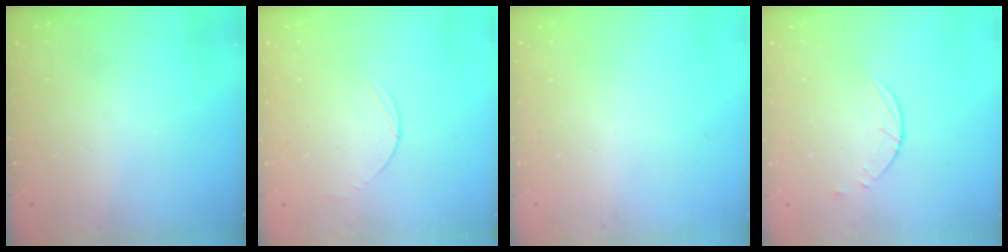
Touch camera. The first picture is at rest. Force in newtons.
{"total": 3.0, "press": 3.0, "slide": 0.3}
{"total": 0.0}
{"total": 2.9, "press": 2.8, "slide": 0.3}